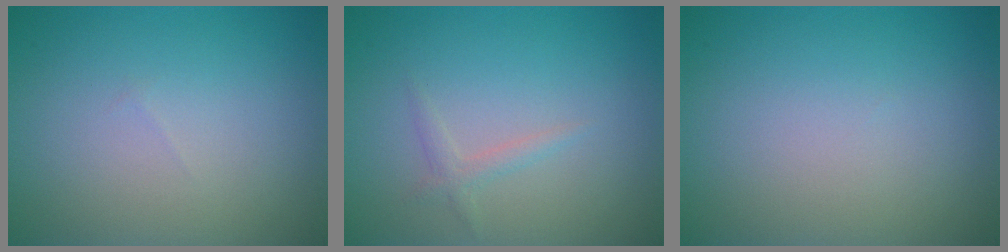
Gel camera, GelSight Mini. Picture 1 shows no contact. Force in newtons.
{"total": 1.1, "press": 1.1, "slide": 0.0}
{"total": 0.0}